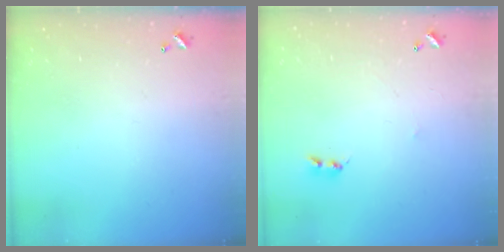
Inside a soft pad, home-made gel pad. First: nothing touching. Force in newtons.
{"total": 1.6, "press": 1.6, "slide": 0.4}